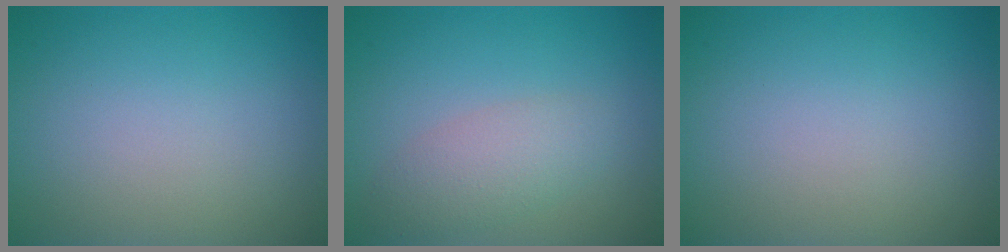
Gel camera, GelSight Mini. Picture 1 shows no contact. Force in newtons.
{"total": 2.8, "press": 2.8, "slide": 0.2}
{"total": 0.0}